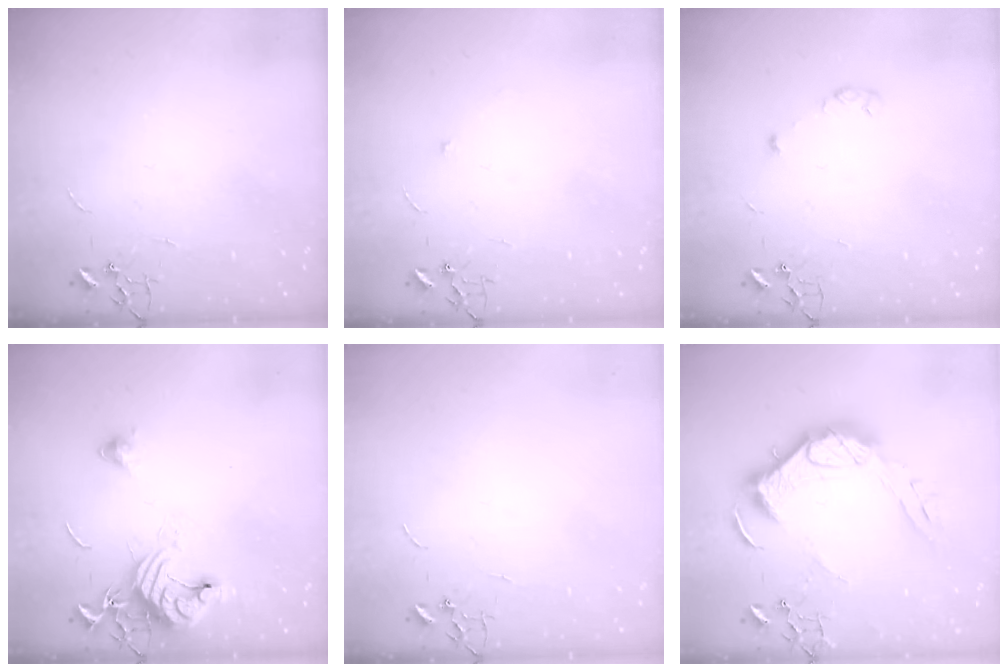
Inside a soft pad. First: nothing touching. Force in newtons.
{"total": 3.5, "press": 3.5, "slide": 0.6}
{"total": 4.3, "press": 4.2, "slide": 0.7}
{"total": 12.8, "press": 12.7, "slide": 1.6}
{"total": 0.0}
{"total": 16.8, "press": 16.8, "slide": 1.4}